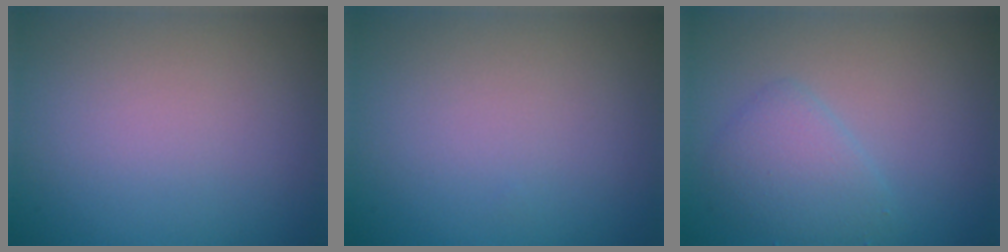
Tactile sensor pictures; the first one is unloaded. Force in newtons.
{"total": 0.0}
{"total": 2.6, "press": 2.6, "slide": 0.1}